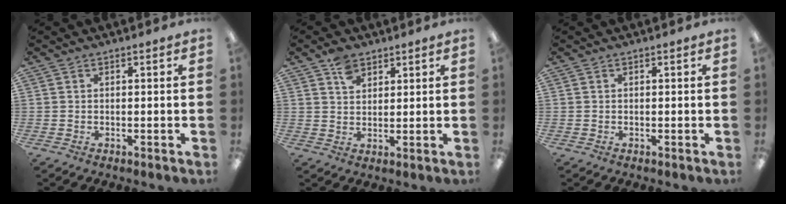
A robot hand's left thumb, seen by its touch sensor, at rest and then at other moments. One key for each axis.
{"total": 4.7, "fx": 3.1, "fy": 2.9, "fz": 2.0, "tx": -0.031, "ty": -0.007, "tz": 0.057}
{"total": 0.0}